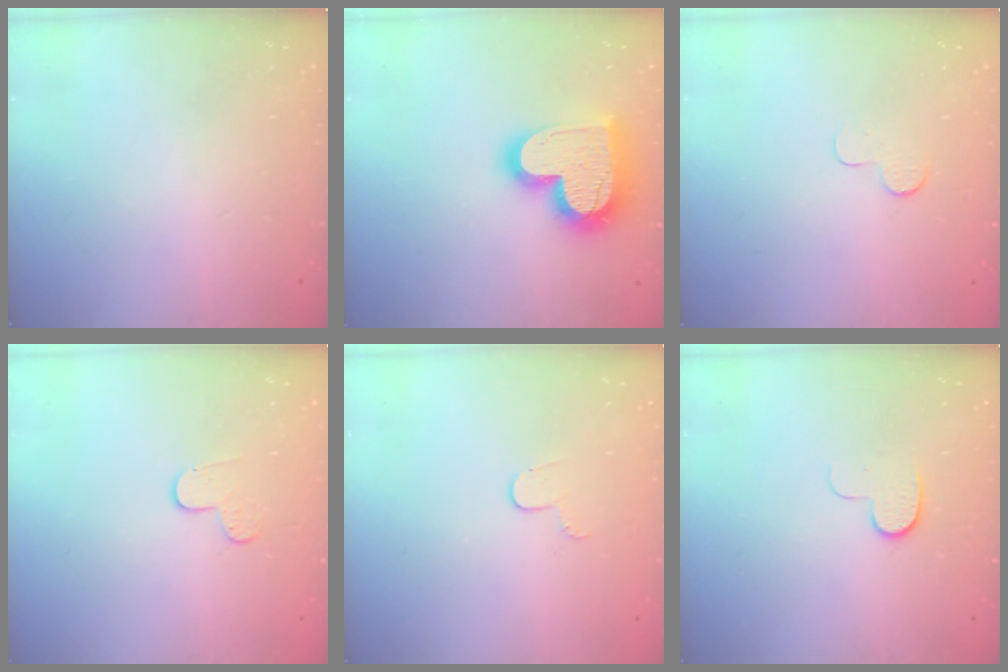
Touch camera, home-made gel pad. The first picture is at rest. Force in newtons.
{"total": 20.0, "press": 19.9, "slide": 1.4}
{"total": 3.7, "press": 3.7, "slide": 0.4}
{"total": 3.8, "press": 3.8, "slide": 0.3}
{"total": 4.0, "press": 3.9, "slide": 0.3}
{"total": 5.5, "press": 5.4, "slide": 0.8}